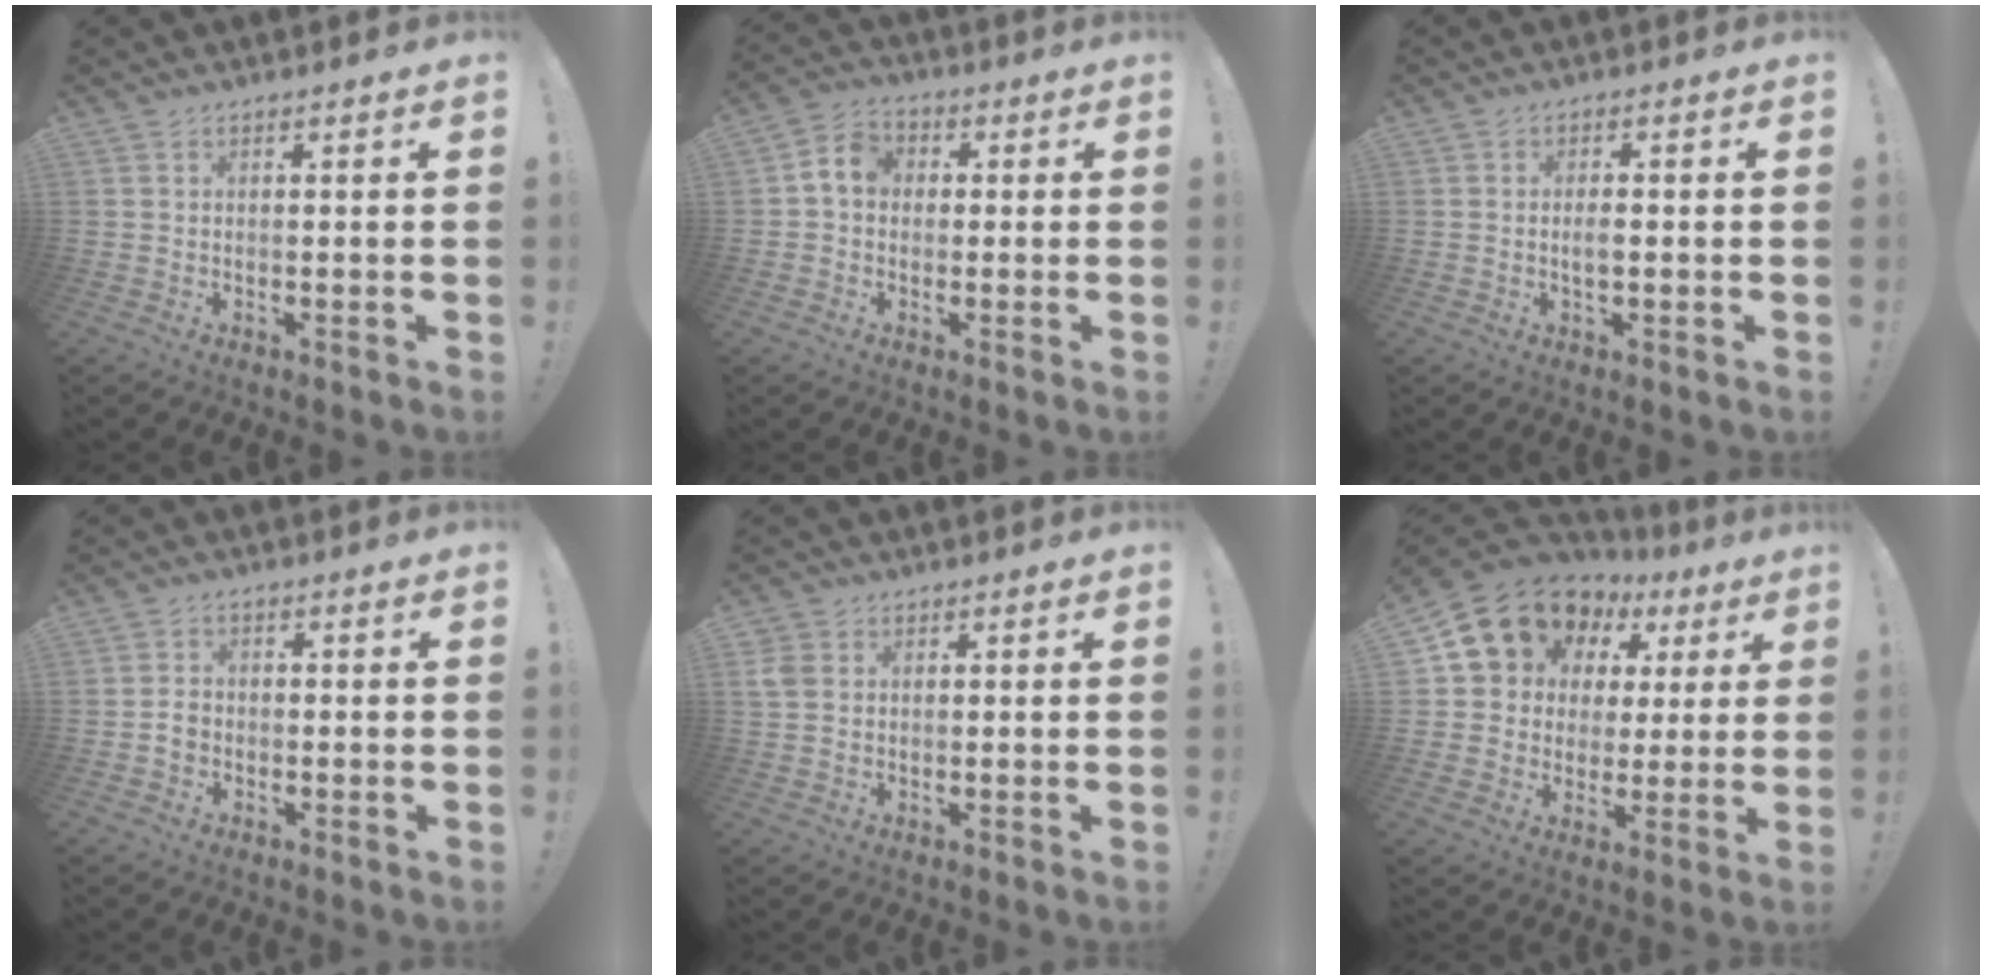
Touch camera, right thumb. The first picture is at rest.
{"total": 6.5, "force": [0.3, 5.3, 3.8], "torque": [-0.061, 0.019, 0.009]}
{"total": 2.6, "force": [-0.4, 1.0, 2.4], "torque": [-0.029, -0.001, -0.012]}
{"total": 2.7, "force": [-1.0, 2.1, 1.3], "torque": [-0.015, 0.008, -0.018]}
{"total": 4.9, "force": [1.1, 4.0, 2.7], "torque": [-0.045, 0.003, 0.022]}
{"total": 13.1, "force": [7.3, 10.1, 4.0], "torque": [-0.068, -0.049, 0.149]}